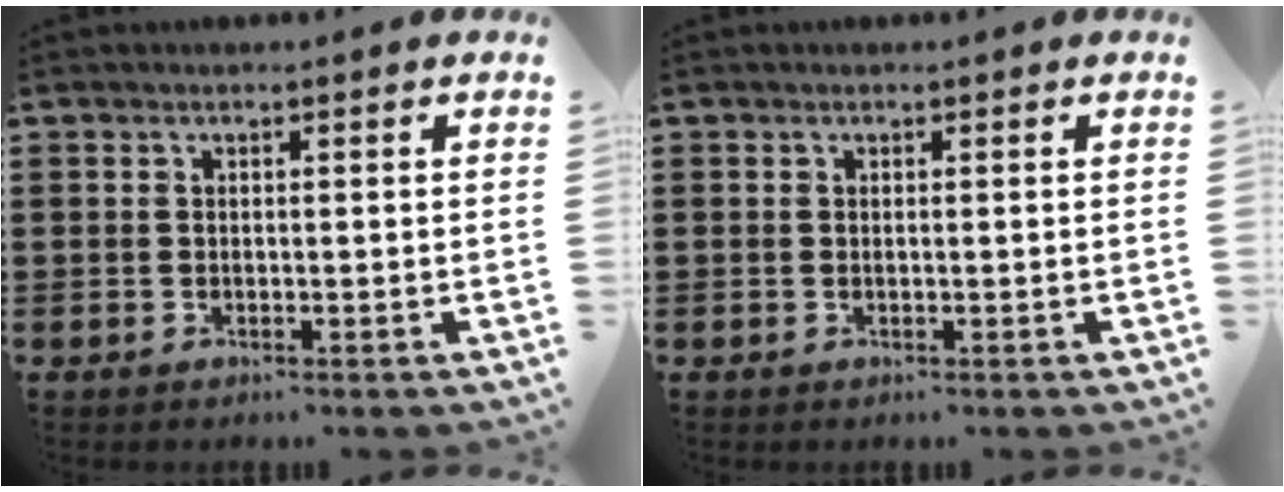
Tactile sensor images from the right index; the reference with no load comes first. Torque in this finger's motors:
{"motor_torque": [-0.02, 0.05, 0.02, 0.00]}